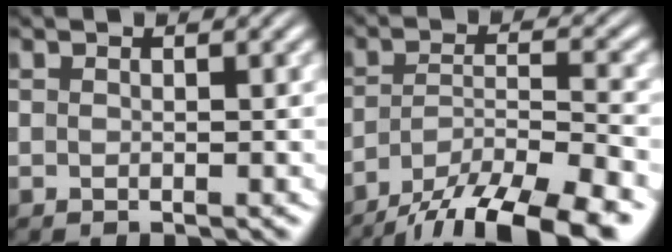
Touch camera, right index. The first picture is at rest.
{"total": 8.9, "force": [-6.7, 3.1, 5.0], "torque": [-0.076, -0.019, -0.098]}